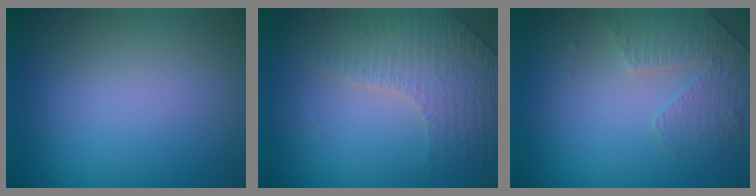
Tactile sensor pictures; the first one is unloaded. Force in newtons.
{"total": 4.4, "press": 3.1, "slide": 3.2}
{"total": 1.8, "press": 1.4, "slide": 1.0}